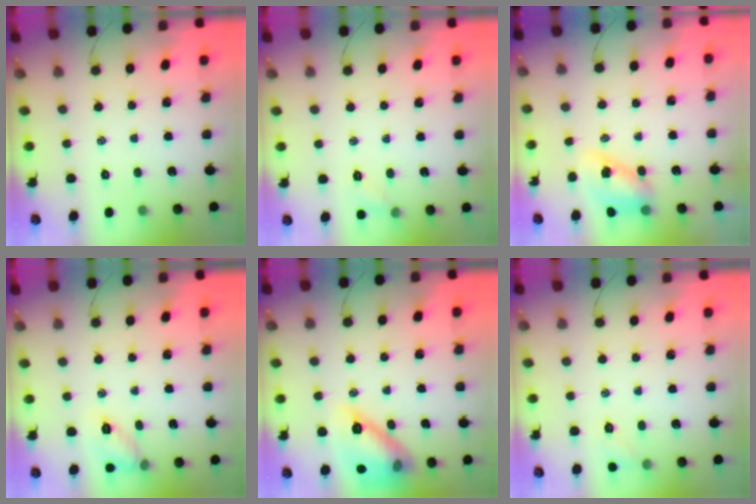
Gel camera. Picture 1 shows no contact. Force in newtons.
{"total": 4.1, "press": 3.9, "slide": 1.3}
{"total": 8.1, "press": 8.0, "slide": 1.3}
{"total": 7.7, "press": 7.5, "slide": 1.5}
{"total": 15.4, "press": 15.4, "slide": 0.2}
{"total": 5.8, "press": 5.6, "slide": 1.7}